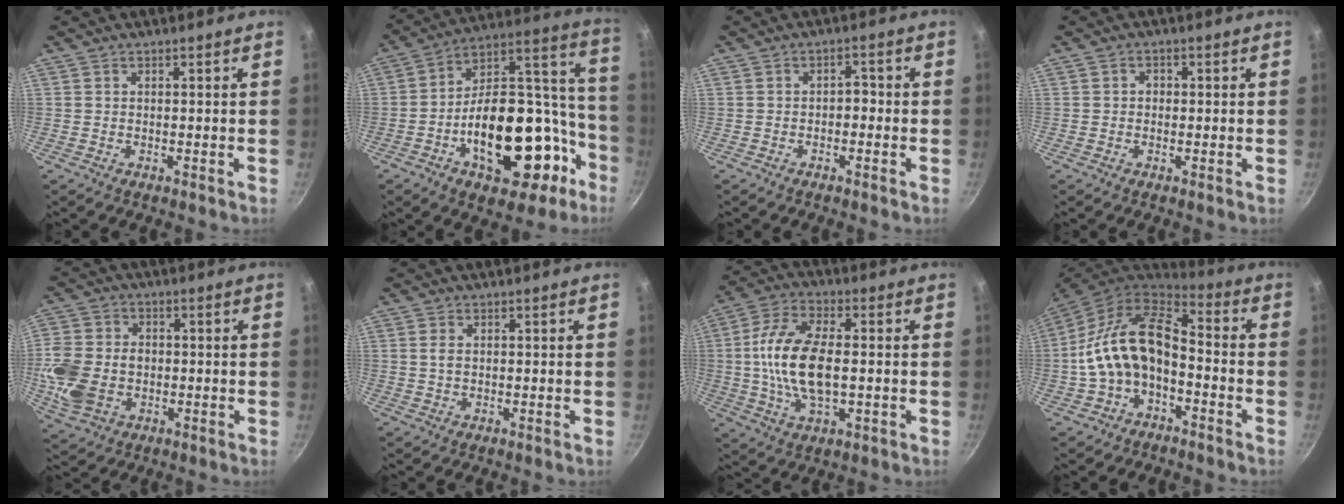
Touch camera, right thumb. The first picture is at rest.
{"total": 30.9, "force": [-11.6, 17.5, 22.7], "torque": [-0.281, 0.089, -0.158]}
{"total": 2.3, "force": [-0.8, 1.5, 1.6], "torque": [-0.011, 0.017, -0.013]}
{"total": 1.5, "force": [-0.1, 1.3, 0.7], "torque": [-0.009, 0.005, -0.004]}
{"total": 12.3, "force": [-1.9, 9.3, 7.9], "torque": [-0.160, 0.011, -0.037]}
{"total": 1.6, "force": [0.2, 1.0, 1.2], "torque": [-0.025, 0.001, 0.004]}
{"total": 14.6, "force": [-0.4, 7.3, 12.7], "torque": [-0.244, 0.016, -0.016]}
{"total": 13.9, "force": [-3.0, 8.3, 10.7], "torque": [-0.194, 0.052, -0.067]}